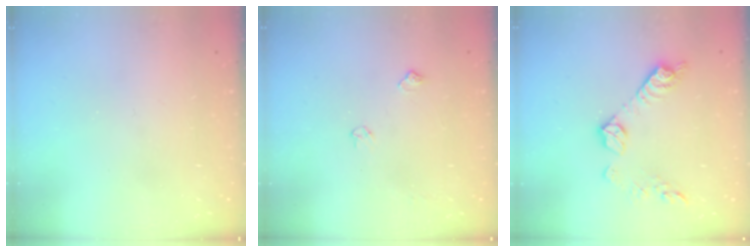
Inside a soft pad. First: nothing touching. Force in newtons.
{"total": 4.9, "press": 4.8, "slide": 0.7}
{"total": 10.6, "press": 10.6, "slide": 0.4}